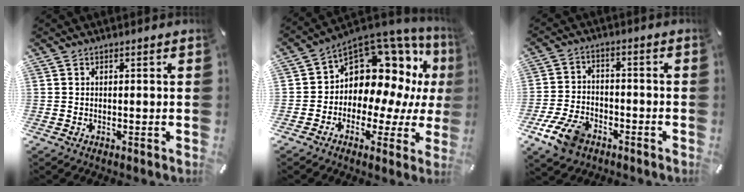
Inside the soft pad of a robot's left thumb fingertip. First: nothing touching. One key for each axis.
{"total": 12.1, "fx": 5.3, "fy": 8.8, "fz": 6.4, "tx": -0.101, "ty": -0.075, "tz": 0.090}
{"total": 10.0, "fx": -5.6, "fy": 6.3, "fz": 5.4, "tx": -0.110, "ty": 0.030, "tz": -0.101}